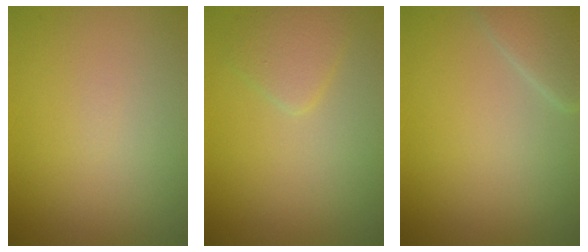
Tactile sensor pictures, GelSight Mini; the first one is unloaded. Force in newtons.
{"total": 2.2, "press": 2.2, "slide": 0.1}
{"total": 2.7, "press": 2.6, "slide": 0.2}